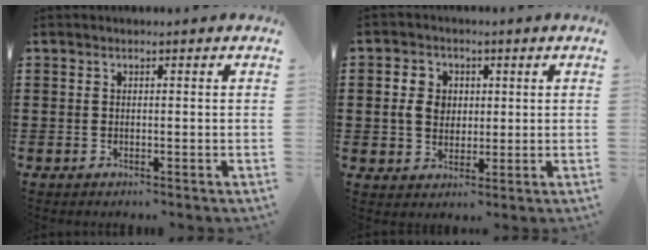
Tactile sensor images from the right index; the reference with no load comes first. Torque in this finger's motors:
{"motor_torque": [0.19, 0.48, 0.11, 0.02]}